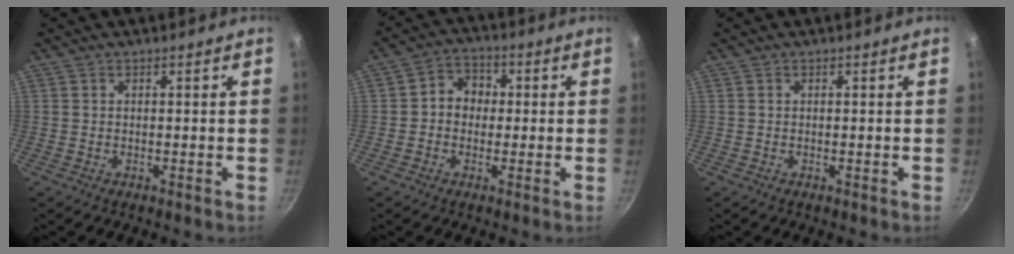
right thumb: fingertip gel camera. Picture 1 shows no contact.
{"total": 5.9, "force": [0.1, 5.0, 3.0], "torque": [-0.015, 0.012, -0.012]}
{"total": 0.0}